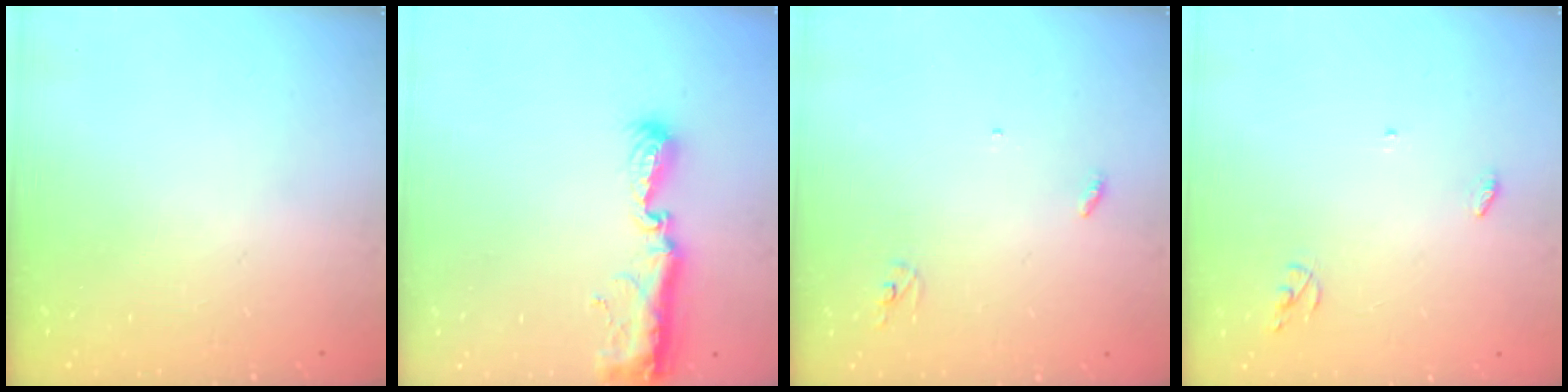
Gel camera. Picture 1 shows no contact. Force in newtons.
{"total": 12.8, "press": 11.4, "slide": 5.9}
{"total": 3.0, "press": 2.9, "slide": 0.2}
{"total": 3.7, "press": 3.7, "slide": 0.2}